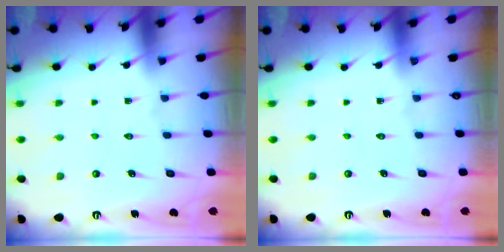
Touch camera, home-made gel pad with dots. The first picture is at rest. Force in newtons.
{"total": 0.0}